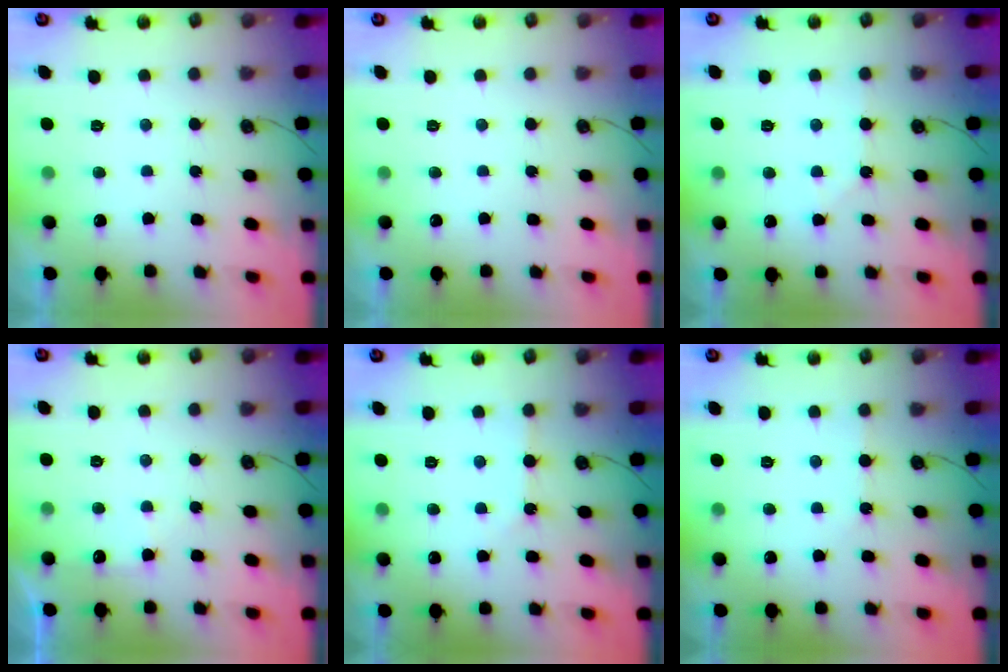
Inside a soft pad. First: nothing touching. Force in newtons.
{"total": 0.0}
{"total": 4.2, "press": 4.1, "slide": 0.6}
{"total": 6.3, "press": 6.3, "slide": 0.7}
{"total": 2.5, "press": 2.4, "slide": 0.4}
{"total": 1.3, "press": 1.2, "slide": 0.3}